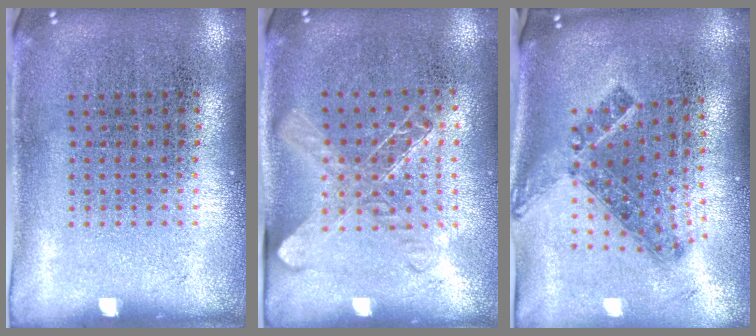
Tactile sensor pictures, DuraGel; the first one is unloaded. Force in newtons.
{"total": 1.4, "press": 1.2, "slide": 0.7}
{"total": 1.4, "press": 1.0, "slide": 0.9}